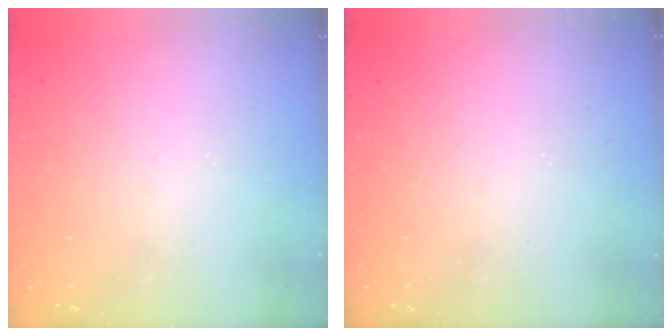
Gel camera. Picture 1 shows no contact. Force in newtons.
{"total": 0.0}